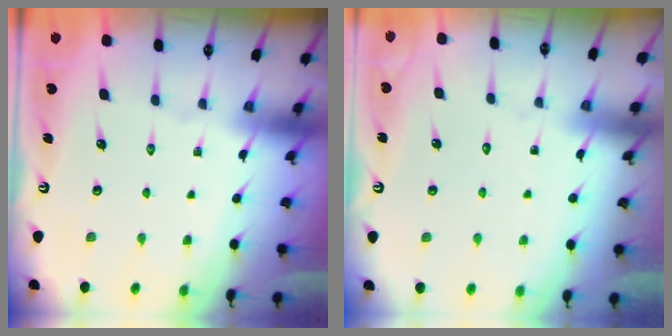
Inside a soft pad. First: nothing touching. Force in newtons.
{"total": 5.0, "press": 5.0, "slide": 0.4}